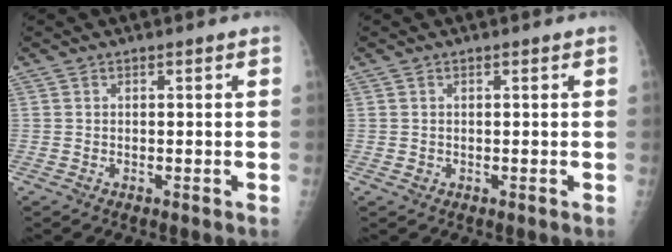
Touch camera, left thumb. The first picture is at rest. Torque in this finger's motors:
{"motor_torque": [0.00, 0.09, 0.26, -0.04, -0.01]}